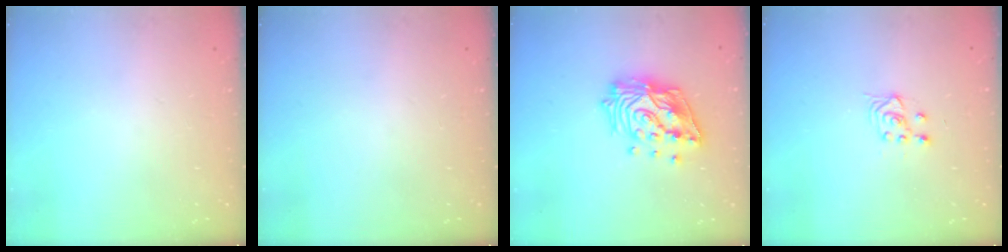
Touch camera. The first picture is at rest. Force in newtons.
{"total": 0.0}
{"total": 17.5, "press": 17.5, "slide": 1.4}
{"total": 3.8, "press": 3.6, "slide": 1.4}